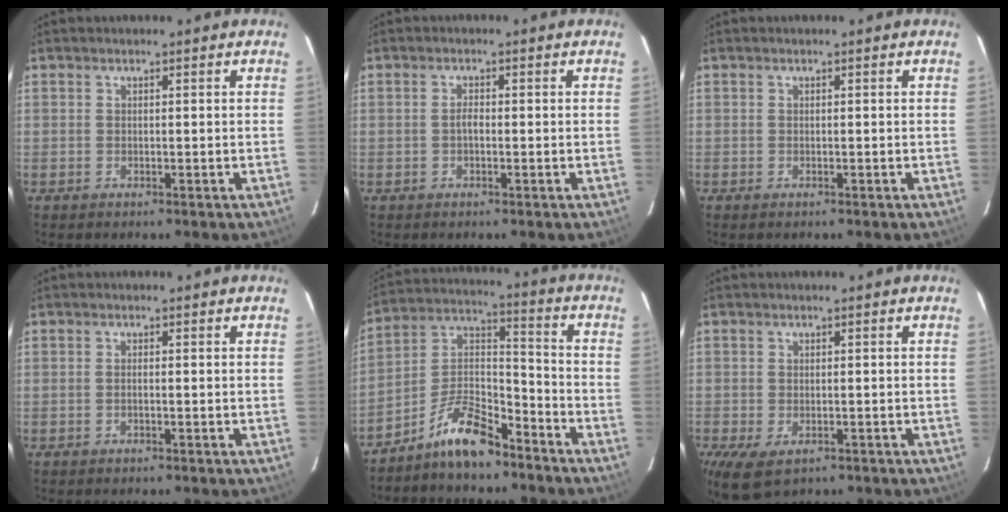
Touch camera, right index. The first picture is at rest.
{"total": 1.2, "force": [-0.3, 0.6, 1.0], "torque": [-0.019, 0.005, -0.007]}
{"total": 0.0}
{"total": 0.7, "force": [-0.2, 0.1, 0.6], "torque": [-0.014, 0.002, -0.005]}
{"total": 11.6, "force": [-8.6, 3.9, 6.7], "torque": [-0.138, 0.037, -0.161]}
{"total": 6.7, "force": [-3.3, 3.9, 4.3], "torque": [-0.090, -0.027, -0.052]}